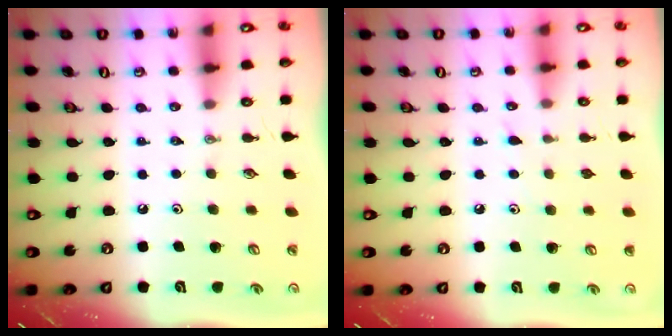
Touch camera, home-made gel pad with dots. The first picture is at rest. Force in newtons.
{"total": 3.6, "press": 3.6, "slide": 0.4}